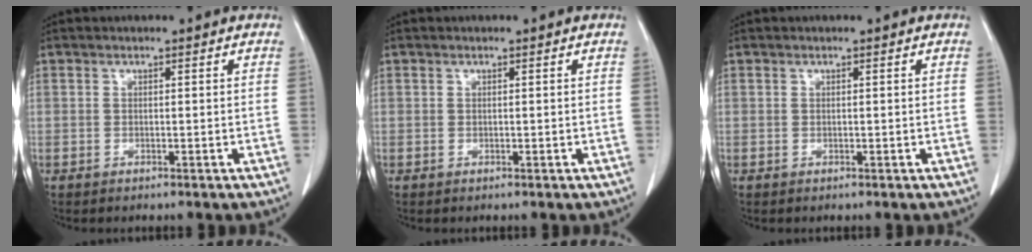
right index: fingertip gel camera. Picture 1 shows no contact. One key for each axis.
{"total": 0.0}
{"total": 0.0}